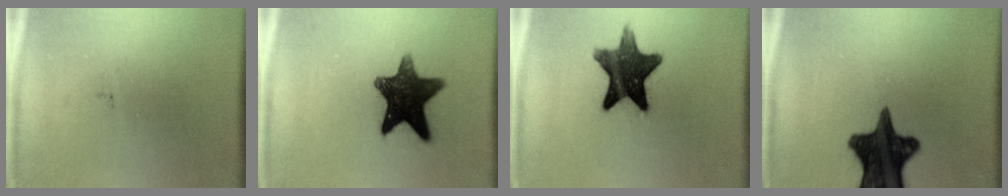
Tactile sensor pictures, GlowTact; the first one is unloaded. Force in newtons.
{"total": 12.8}
{"total": 13.1}
{"total": 14.0}